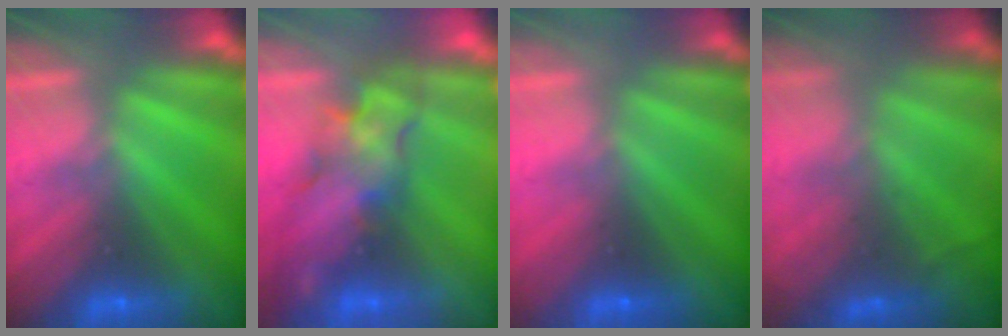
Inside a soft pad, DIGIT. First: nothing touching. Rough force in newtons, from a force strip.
{"total": 3.5}
{"total": 3.3}
{"total": 7.4}